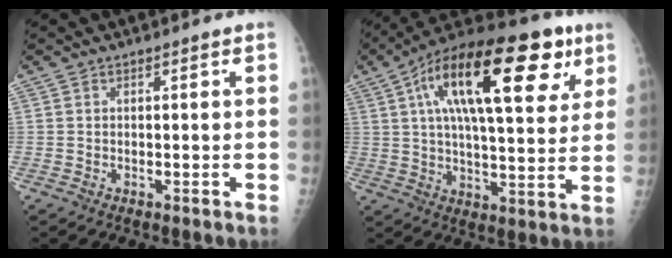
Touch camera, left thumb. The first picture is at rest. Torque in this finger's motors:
{"motor_torque": [0.17, 1.40, 2.22, -0.56, 0.30]}